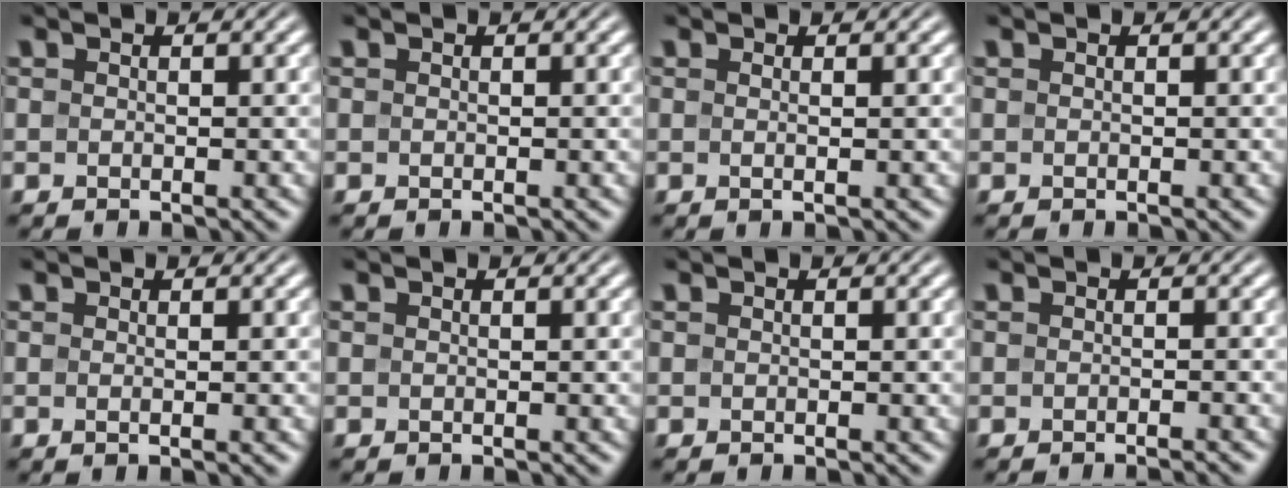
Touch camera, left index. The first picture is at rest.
{"total": 0.0}
{"total": 1.1, "force": [0.1, 0.3, 1.1], "torque": [-0.014, 0.000, -0.003]}
{"total": 0.0}
{"total": 1.4, "force": [-0.1, 0.4, 1.3], "torque": [-0.014, 0.000, -0.005]}
{"total": 0.0}
{"total": 0.0}
{"total": 1.6, "force": [-1.1, 0.3, 1.1], "torque": [0.001, -0.001, -0.021]}